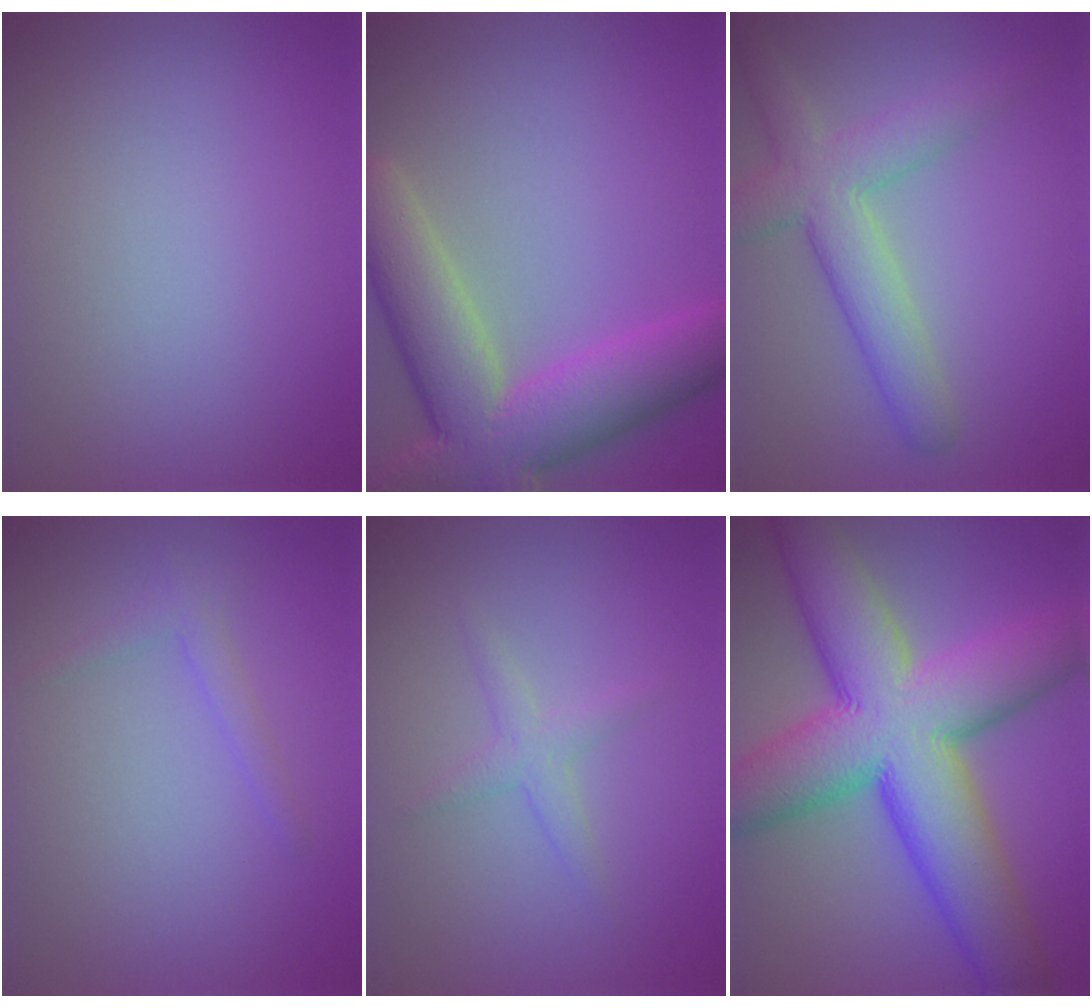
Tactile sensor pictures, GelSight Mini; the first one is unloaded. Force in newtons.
{"total": 10.6, "press": 10.6, "slide": 0.9}
{"total": 5.5, "press": 5.5, "slide": 0.5}
{"total": 1.4, "press": 1.4, "slide": 0.1}
{"total": 1.7, "press": 1.6, "slide": 0.1}
{"total": 14.6, "press": 14.6, "slide": 0.4}